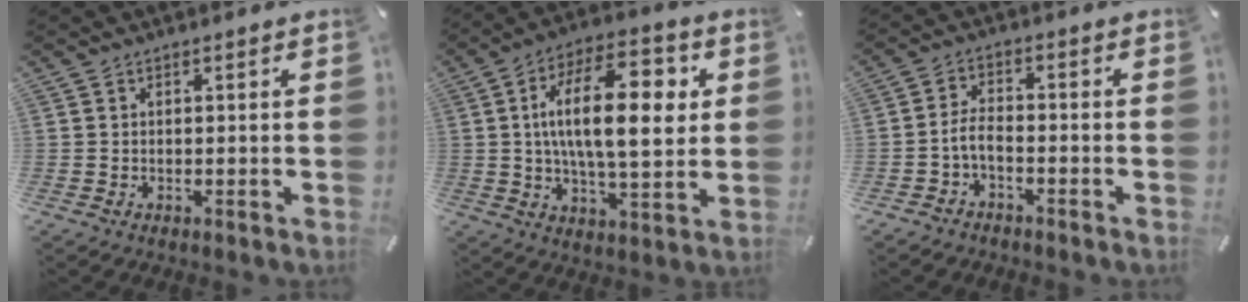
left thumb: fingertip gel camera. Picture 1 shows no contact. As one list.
[{"total": 19.2, "force": [3.7, 8.6, 16.7], "torque": [-0.285, 0.004, 0.055]}, {"total": 4.3, "force": [-2.2, 2.2, 3.0], "torque": [-0.072, 0.009, -0.047]}]